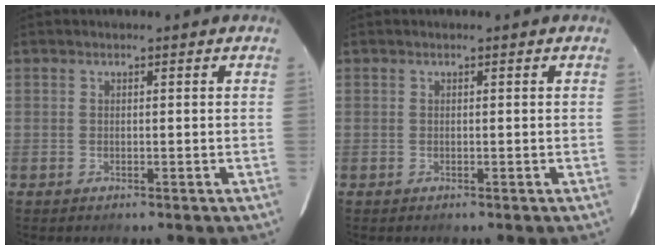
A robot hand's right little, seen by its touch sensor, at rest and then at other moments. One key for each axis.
{"total": 0.0}